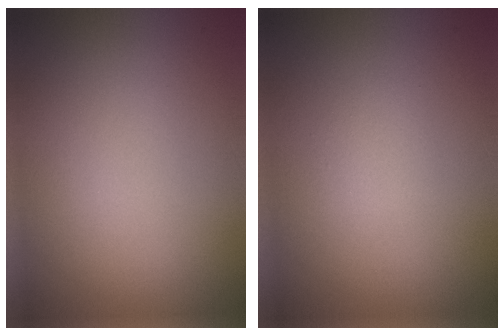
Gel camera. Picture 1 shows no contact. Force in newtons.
{"total": 0.8, "press": 0.8, "slide": 0.0}